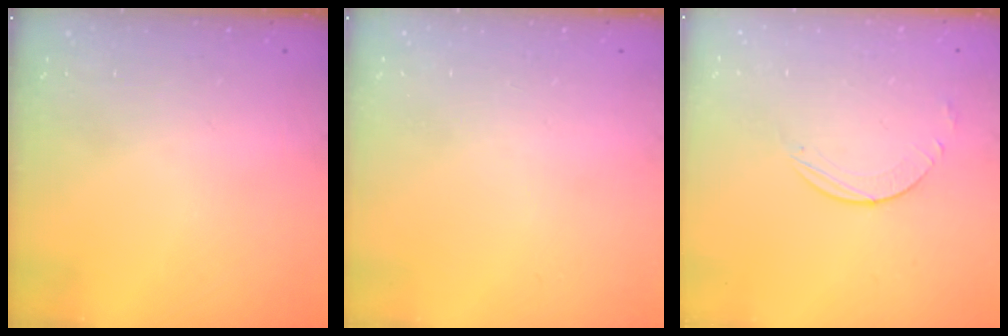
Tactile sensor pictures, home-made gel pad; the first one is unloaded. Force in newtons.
{"total": 0.0}
{"total": 3.9, "press": 3.9, "slide": 0.3}